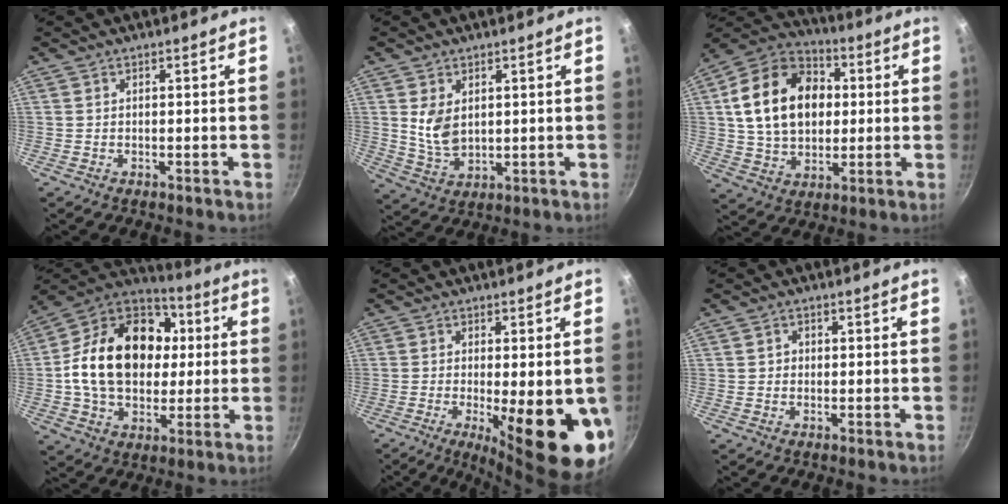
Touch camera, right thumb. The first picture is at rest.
{"total": 7.0, "force": [1.8, 4.5, 5.0], "torque": [-0.083, -0.021, 0.045]}
{"total": 20.5, "force": [3.1, 15.0, 13.7], "torque": [-0.209, 0.020, 0.047]}
{"total": 24.3, "force": [2.2, 17.7, 16.5], "torque": [-0.260, 0.031, 0.030]}
{"total": 17.9, "force": [-4.1, 5.0, 16.7], "torque": [-0.209, -0.014, -0.044]}
{"total": 1.4, "force": [0.1, 1.3, 0.5], "torque": [-0.002, 0.001, -0.001]}